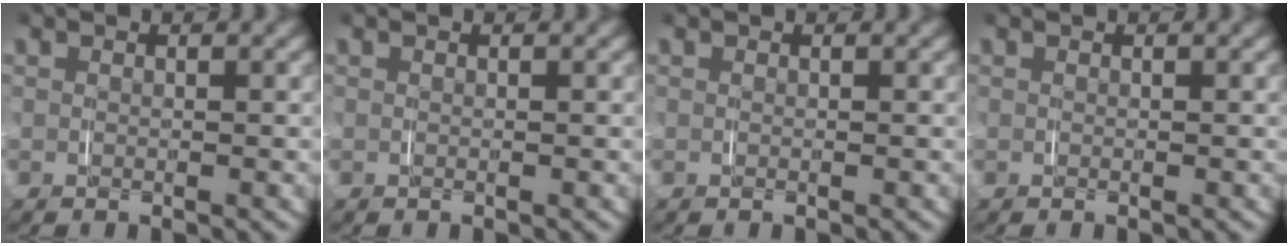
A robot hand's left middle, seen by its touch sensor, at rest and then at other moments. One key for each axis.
{"total": 0.0}
{"total": 0.0}
{"total": 0.0}